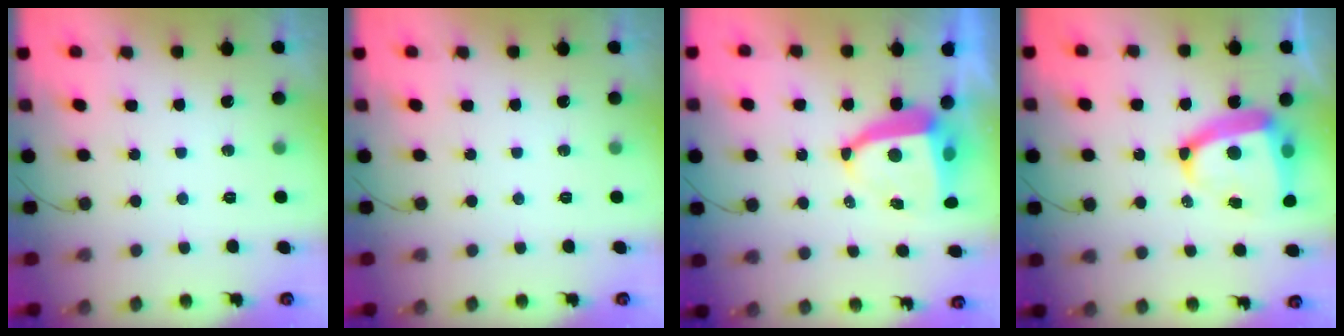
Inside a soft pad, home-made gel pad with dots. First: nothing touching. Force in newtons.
{"total": 0.0}
{"total": 8.2, "press": 8.2, "slide": 0.9}
{"total": 13.8, "press": 13.7, "slide": 2.0}